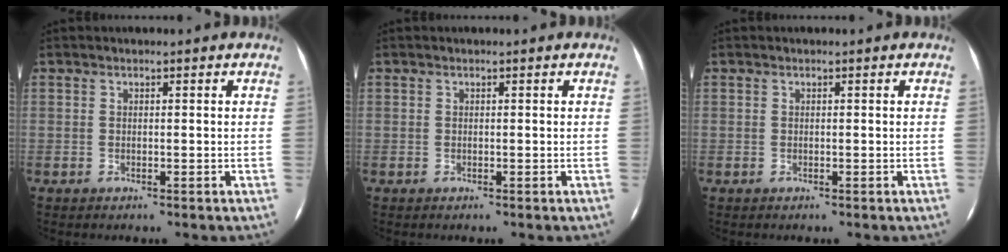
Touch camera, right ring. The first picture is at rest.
{"total": 0.0}
{"total": 0.0}